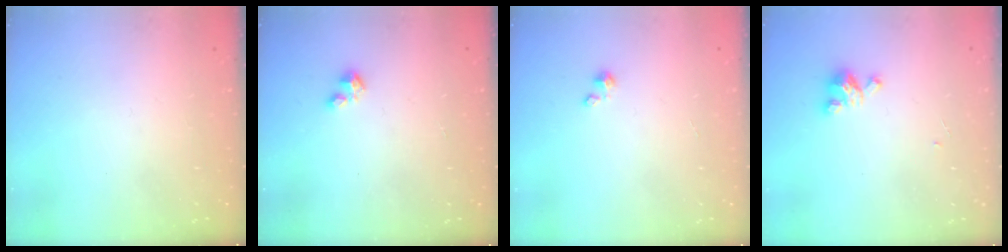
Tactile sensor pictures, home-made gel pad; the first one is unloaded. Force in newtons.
{"total": 1.3, "press": 1.2, "slide": 0.4}
{"total": 1.4, "press": 1.3, "slide": 0.3}
{"total": 3.8, "press": 3.8, "slide": 0.3}